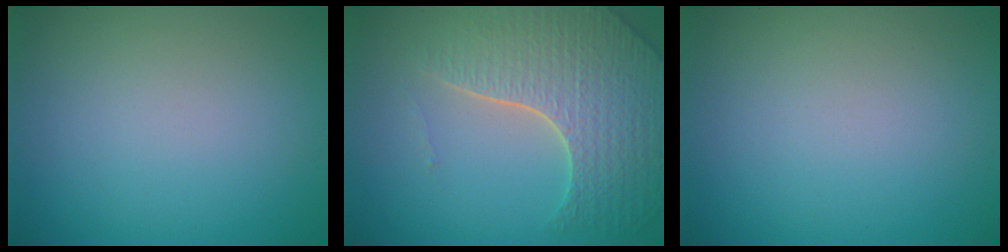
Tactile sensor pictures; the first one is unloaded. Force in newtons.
{"total": 7.4, "press": 5.5, "slide": 5.0}
{"total": 0.0}